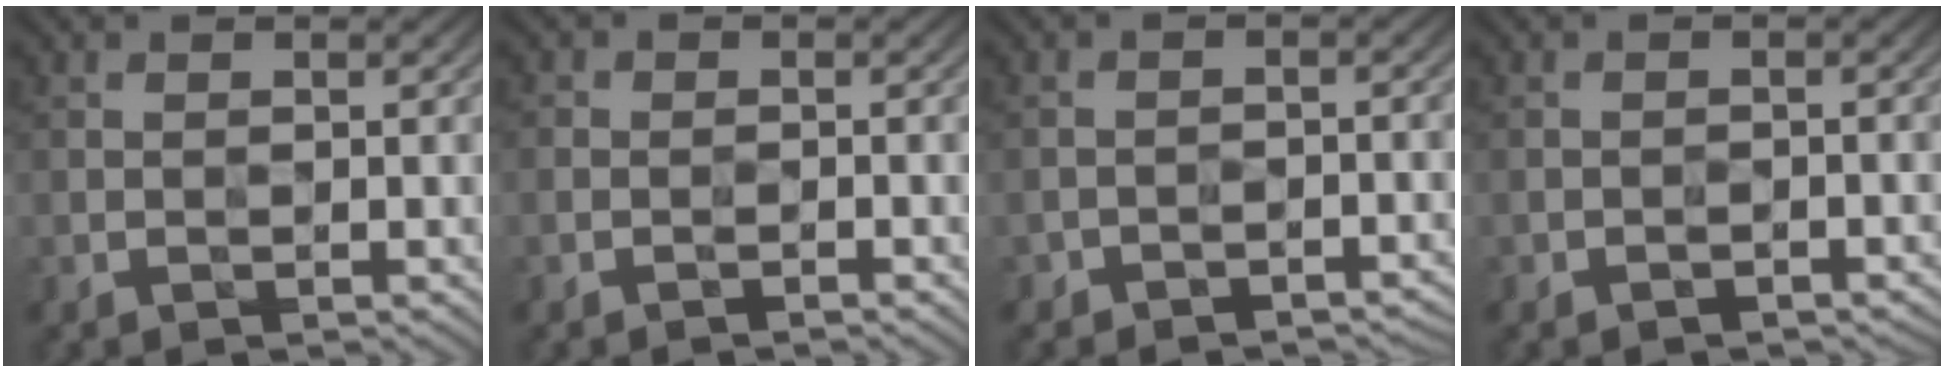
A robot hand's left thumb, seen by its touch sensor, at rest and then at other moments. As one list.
[{"total": 1.1, "force": [-0.8, 0.7, 0.2], "torque": [-0.002, -0.001, -0.018]}, {"total": 2.6, "force": [-2.2, 1.3, 0.6], "torque": [-0.007, 0.003, -0.033]}, {"total": 1.1, "force": [-0.9, 0.5, 0.3], "torque": [-0.004, -0.001, -0.017]}]